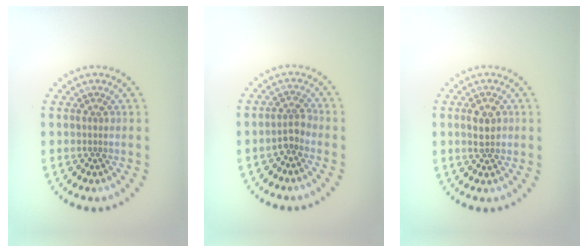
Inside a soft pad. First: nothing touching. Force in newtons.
{"total": 1.7, "press": 1.3, "slide": 1.1}
{"total": 2.0, "press": 2.0, "slide": 0.1}